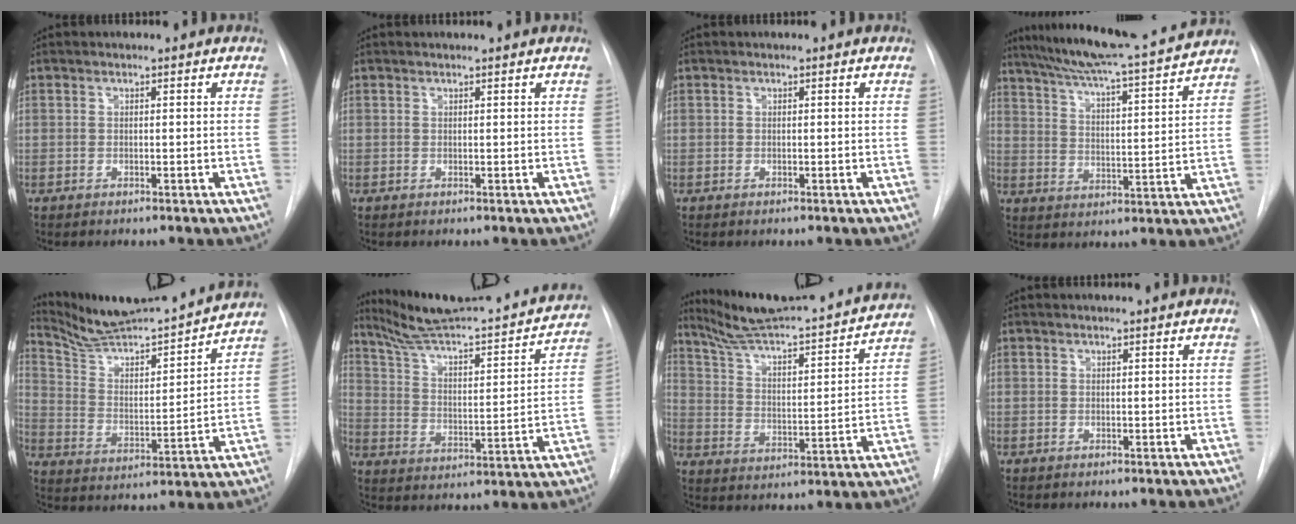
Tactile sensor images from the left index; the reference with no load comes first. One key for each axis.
{"total": 1.7, "fx": 1.6, "fy": -0.1, "fz": 0.5, "tx": -0.007, "ty": 0.012, "tz": 0.023}
{"total": 0.0}
{"total": 20.2, "fx": 18.1, "fy": 0.5, "fz": 8.9, "tx": -0.145, "ty": -0.007, "tz": 0.263}
{"total": 18.6, "fx": 17.8, "fy": 0.3, "fz": 5.4, "tx": -0.097, "ty": -0.026, "tz": 0.280}
{"total": 25.1, "fx": 22.9, "fy": 2.8, "fz": 10.0, "tx": -0.147, "ty": -0.033, "tz": 0.317}
{"total": 24.0, "fx": 22.2, "fy": 2.0, "fz": 9.0, "tx": -0.137, "ty": -0.032, "tz": 0.310}
{"total": 2.6, "fx": 2.5, "fy": 0.0, "fz": 0.7, "tx": -0.008, "ty": 0.014, "tz": 0.030}